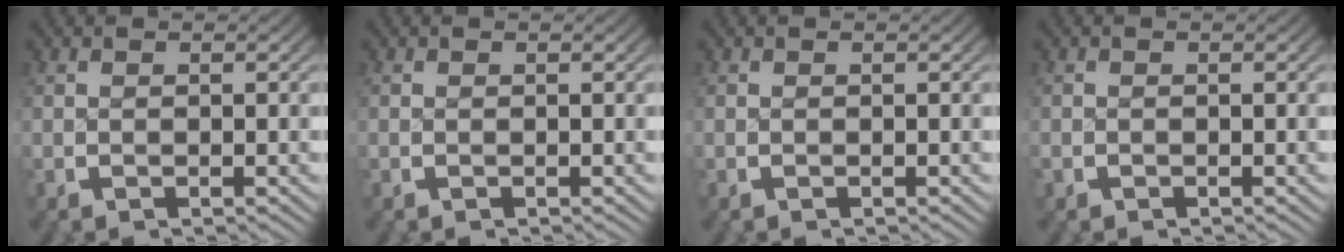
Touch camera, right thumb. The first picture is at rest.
{"total": 0.0}
{"total": 0.0}
{"total": 0.6, "force": [-0.4, 0.4, -0.2], "torque": [0.000, -0.006, -0.009]}